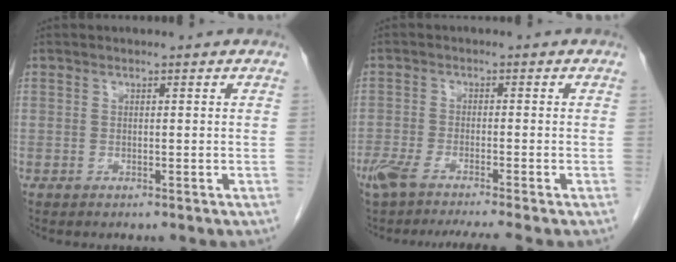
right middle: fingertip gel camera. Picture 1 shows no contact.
{"total": 8.9, "force": [-7.3, -0.1, 5.1], "torque": [-0.082, -0.013, -0.119]}